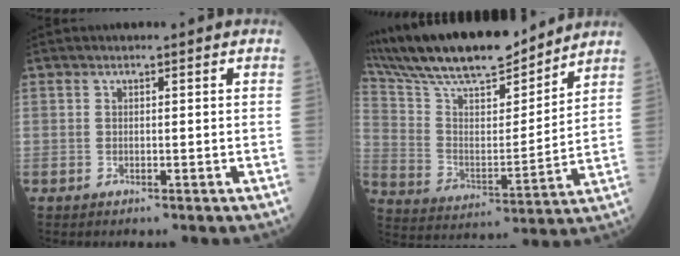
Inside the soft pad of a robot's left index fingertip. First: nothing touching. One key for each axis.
{"total": 20.4, "fx": 18.0, "fy": 3.4, "fz": 8.9, "tx": -0.172, "ty": 0.013, "tz": 0.310}